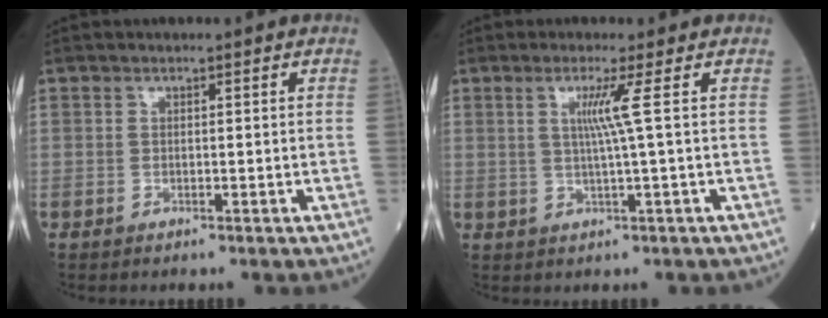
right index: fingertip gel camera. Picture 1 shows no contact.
{"total": 3.9, "force": [0.9, -1.5, 3.4], "torque": [-0.062, -0.005, 0.018]}